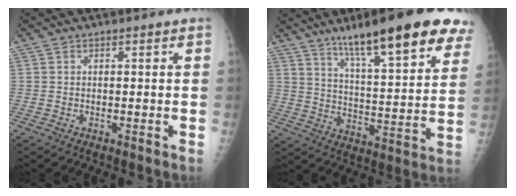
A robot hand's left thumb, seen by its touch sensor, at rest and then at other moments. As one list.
[{"total": 23.0, "force": [14.9, 4.2, 17.0], "torque": [-0.226, -0.048, 0.225]}]